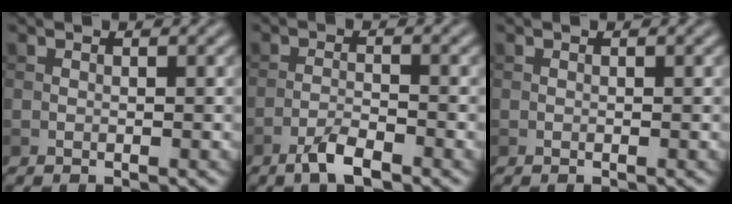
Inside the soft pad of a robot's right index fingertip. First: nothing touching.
{"total": 3.1, "force": [-2.2, 0.7, 2.1], "torque": [-0.042, 0.003, -0.045]}
{"total": 0.0}